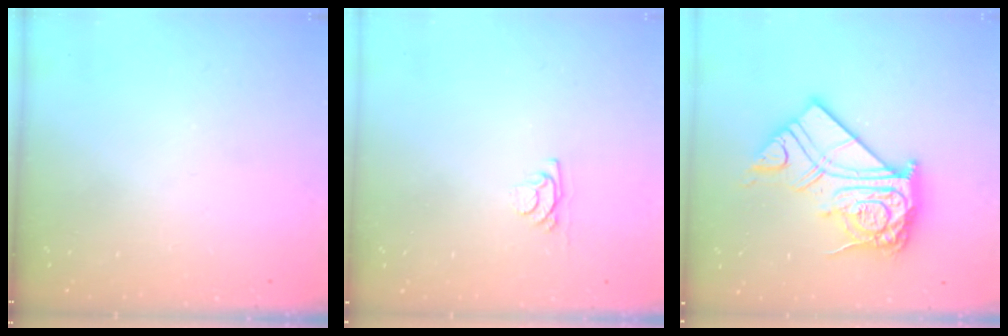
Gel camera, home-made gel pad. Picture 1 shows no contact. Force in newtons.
{"total": 3.8, "press": 3.8, "slide": 0.4}
{"total": 19.5, "press": 19.4, "slide": 1.6}